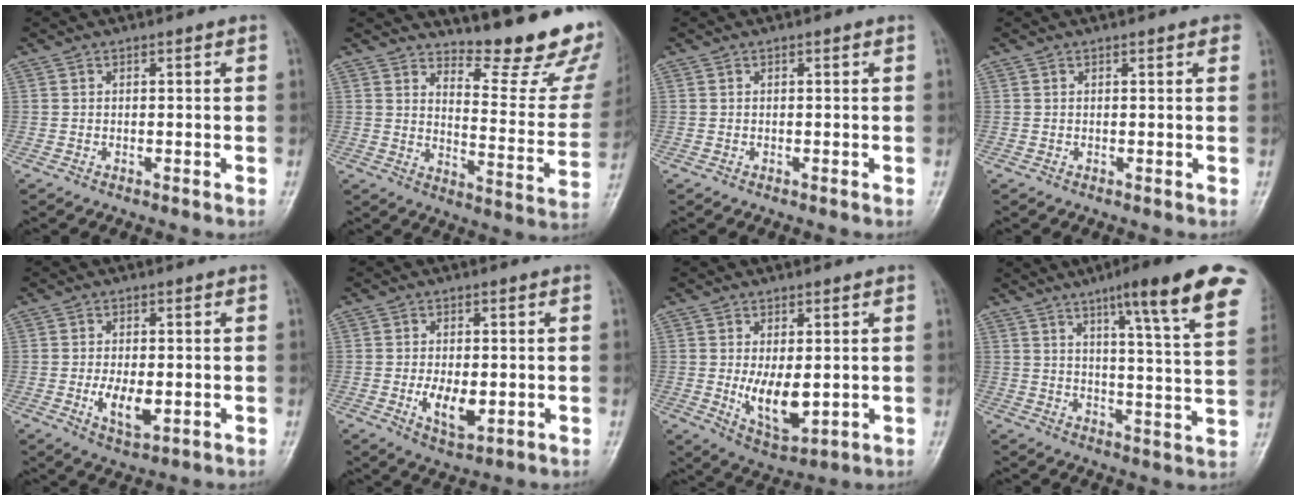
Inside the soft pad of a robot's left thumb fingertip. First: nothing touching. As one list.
[{"total": 18.2, "force": [15.1, 3.7, 9.4], "torque": [-0.090, -0.151, 0.197]}, {"total": 0.0}, {"total": 1.7, "force": [1.0, 0.5, 1.2], "torque": [-0.014, 0.002, 0.008]}, {"total": 6.1, "force": [-1.1, 2.9, 5.2], "torque": [-0.089, -0.008, -0.014]}, {"total": 6.5, "force": [-1.2, 3.3, 5.5], "torque": [-0.091, -0.009, -0.014]}, {"total": 8.6, "force": [-0.3, 4.2, 7.5], "torque": [-0.107, -0.022, 0.011]}, {"total": 19.1, "force": [11.2, 1.8, 15.3], "torque": [-0.191, -0.041, 0.144]}]